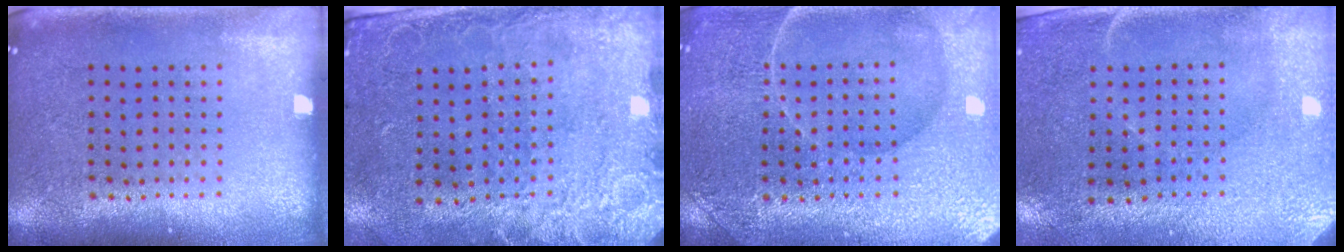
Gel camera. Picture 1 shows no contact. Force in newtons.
{"total": 2.6, "press": 2.0, "slide": 1.7}
{"total": 4.4, "press": 4.3, "slide": 0.8}
{"total": 2.9, "press": 2.5, "slide": 1.6}